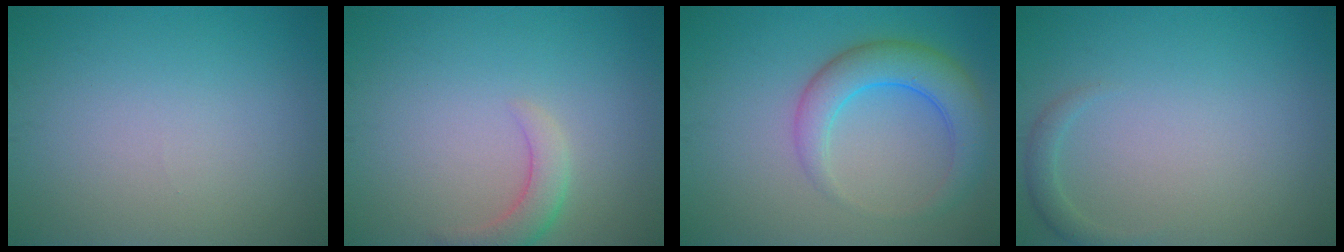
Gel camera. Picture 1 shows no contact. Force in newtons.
{"total": 2.4, "press": 2.4, "slide": 0.2}
{"total": 5.1, "press": 5.1, "slide": 0.2}
{"total": 1.2, "press": 1.1, "slide": 0.1}